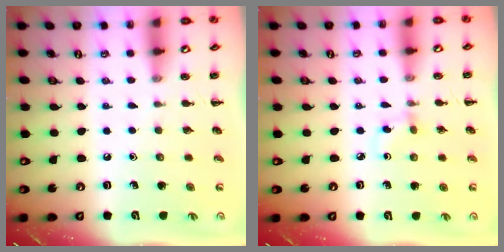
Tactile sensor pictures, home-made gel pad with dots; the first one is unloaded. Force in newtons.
{"total": 3.0, "press": 2.8, "slide": 1.2}